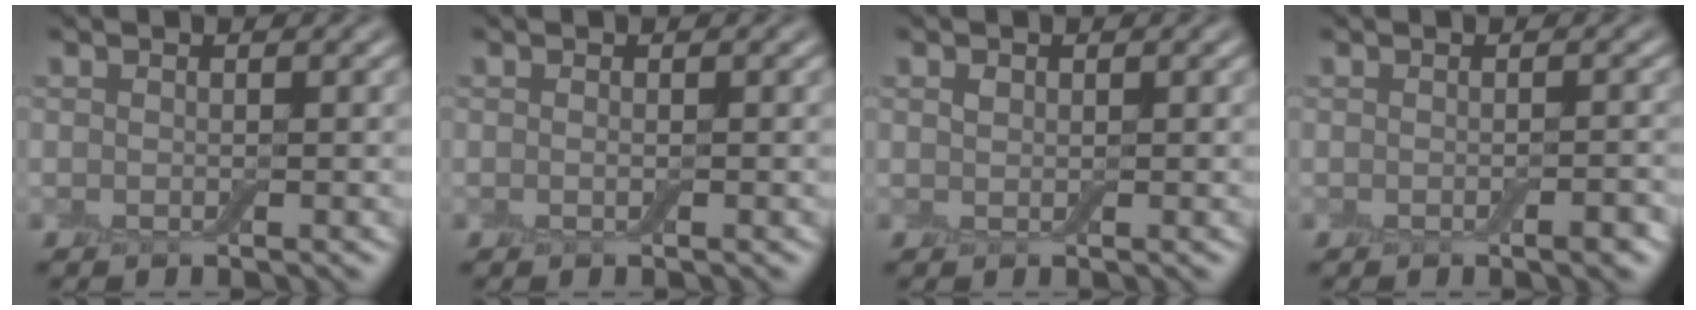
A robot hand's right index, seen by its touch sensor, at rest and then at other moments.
{"total": 0.0}
{"total": 0.6, "force": [0.4, 0.5, 0.3], "torque": [-0.007, 0.000, 0.007]}
{"total": 1.2, "force": [-0.6, 0.3, 1.1], "torque": [-0.014, -0.001, -0.007]}